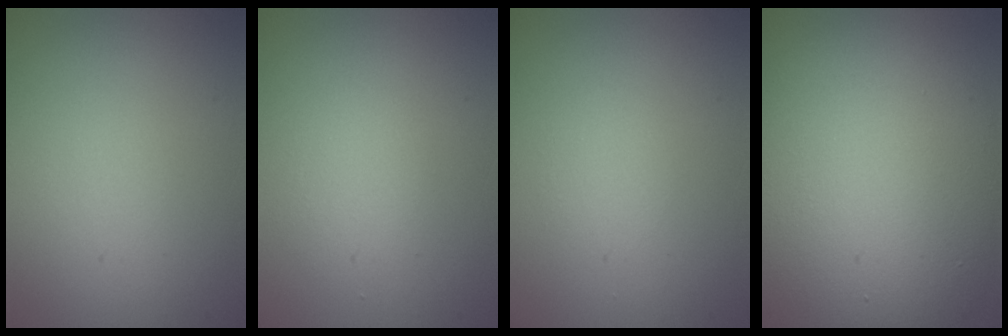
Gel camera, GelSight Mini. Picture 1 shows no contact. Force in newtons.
{"total": 1.6, "press": 1.6, "slide": 0.1}
{"total": 0.8, "press": 0.8, "slide": 0.1}
{"total": 12.6, "press": 12.6, "slide": 0.2}